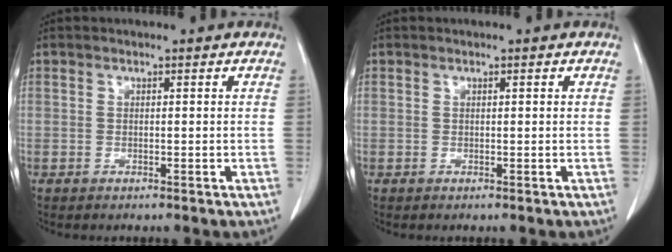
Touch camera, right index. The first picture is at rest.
{"total": 0.0}